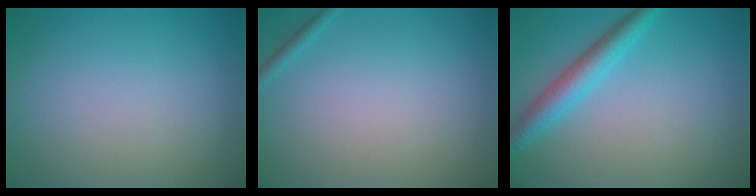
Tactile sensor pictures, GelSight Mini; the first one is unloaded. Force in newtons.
{"total": 0.7, "press": 0.7, "slide": 0.0}
{"total": 3.4, "press": 3.4, "slide": 0.1}